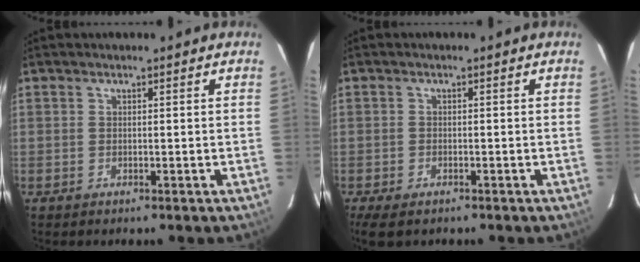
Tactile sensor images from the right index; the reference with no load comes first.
{"total": 5.2, "force": [-3.6, 2.3, 2.9], "torque": [-0.071, -0.020, -0.064]}